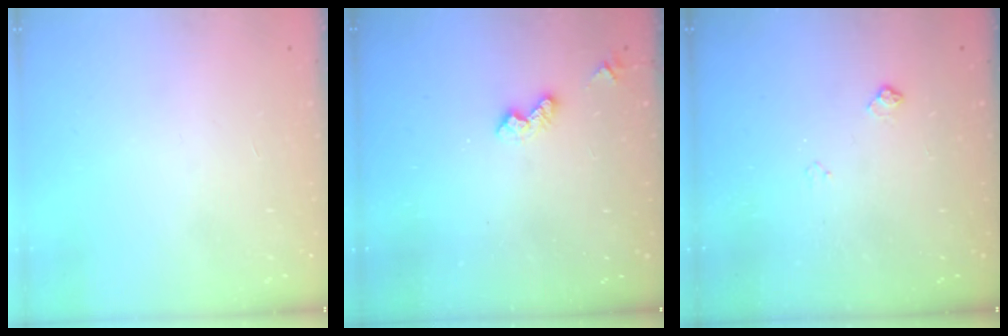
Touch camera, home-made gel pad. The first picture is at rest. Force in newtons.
{"total": 4.3, "press": 4.2, "slide": 0.7}
{"total": 4.3, "press": 4.2, "slide": 0.8}